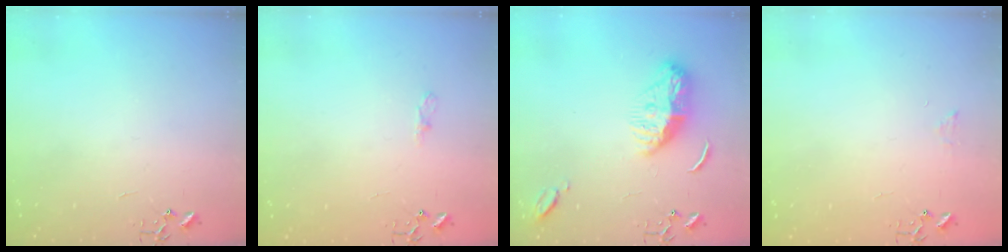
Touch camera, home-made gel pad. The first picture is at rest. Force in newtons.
{"total": 5.0, "press": 4.9, "slide": 0.6}
{"total": 11.1, "press": 11.0, "slide": 1.0}
{"total": 6.3, "press": 6.3, "slide": 0.7}